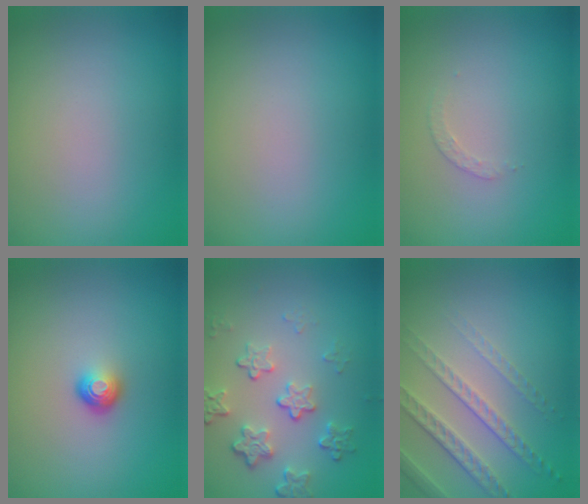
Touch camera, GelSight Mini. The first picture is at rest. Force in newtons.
{"total": 0.0}
{"total": 1.1, "press": 1.1, "slide": 0.3}
{"total": 1.7, "press": 1.1, "slide": 1.3}
{"total": 4.0, "press": 3.0, "slide": 2.8}
{"total": 4.8, "press": 3.1, "slide": 3.7}